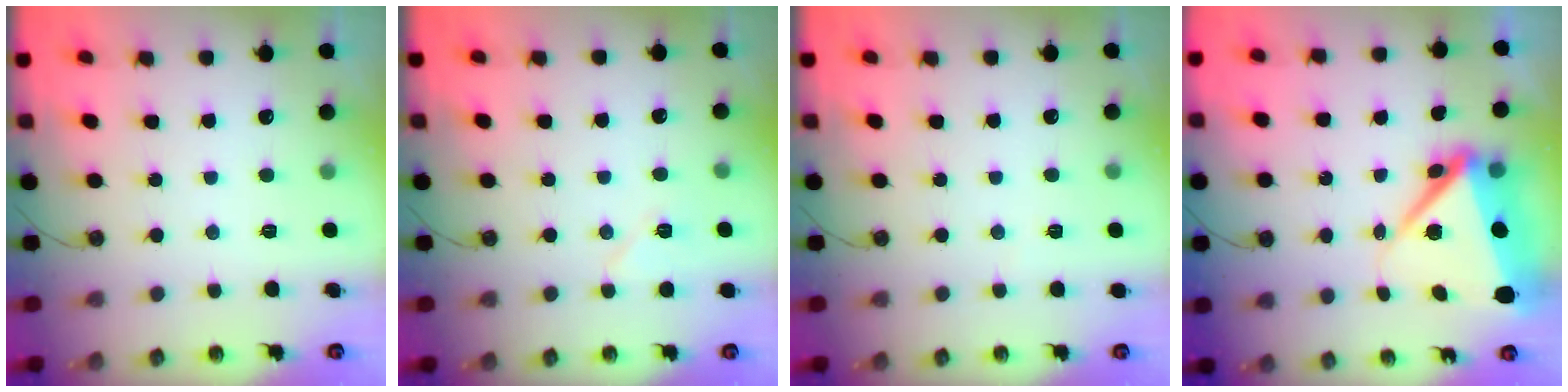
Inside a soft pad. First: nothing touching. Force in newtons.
{"total": 6.0, "press": 5.9, "slide": 1.1}
{"total": 2.0, "press": 2.0, "slide": 0.4}
{"total": 10.8, "press": 10.6, "slide": 1.7}